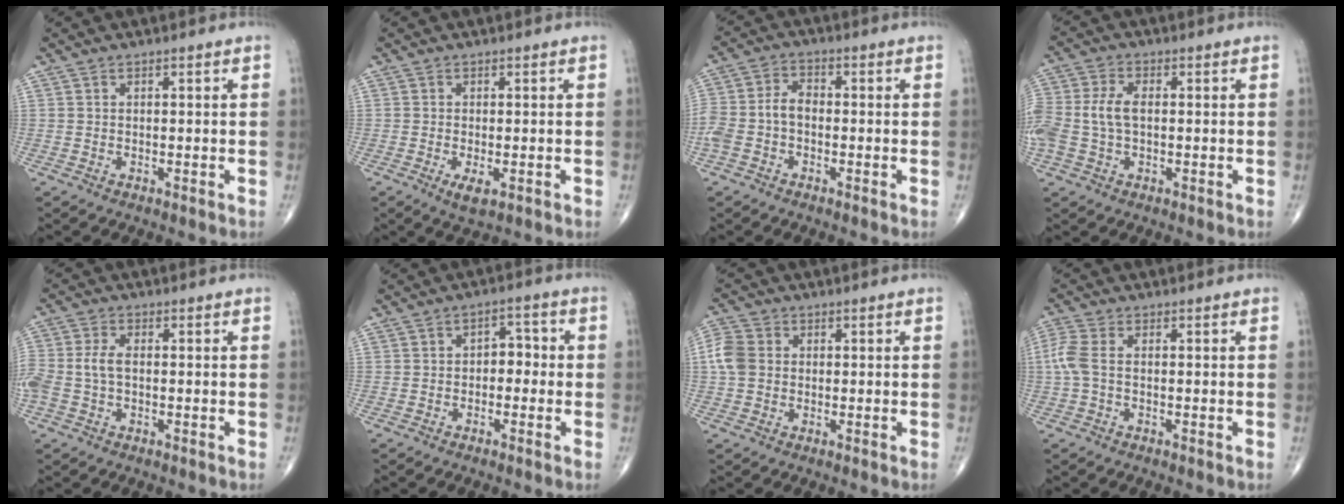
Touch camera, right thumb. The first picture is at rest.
{"total": 2.8, "force": [-1.1, 1.0, 2.4], "torque": [-0.043, -0.007, -0.017]}
{"total": 6.9, "force": [-1.6, 4.4, 5.1], "torque": [-0.113, 0.025, -0.038]}
{"total": 8.6, "force": [-0.1, 5.2, 6.9], "torque": [-0.176, 0.016, -0.002]}
{"total": 5.8, "force": [-0.5, 3.4, 4.6], "torque": [-0.125, 0.012, -0.011]}
{"total": 4.0, "force": [-0.5, 2.7, 2.9], "torque": [-0.016, 0.019, -0.018]}
{"total": 5.4, "force": [0.3, 4.4, 3.1], "torque": [-0.072, 0.011, 0.000]}
{"total": 4.3, "force": [-0.3, 2.1, 3.7], "torque": [-0.115, 0.006, -0.013]}